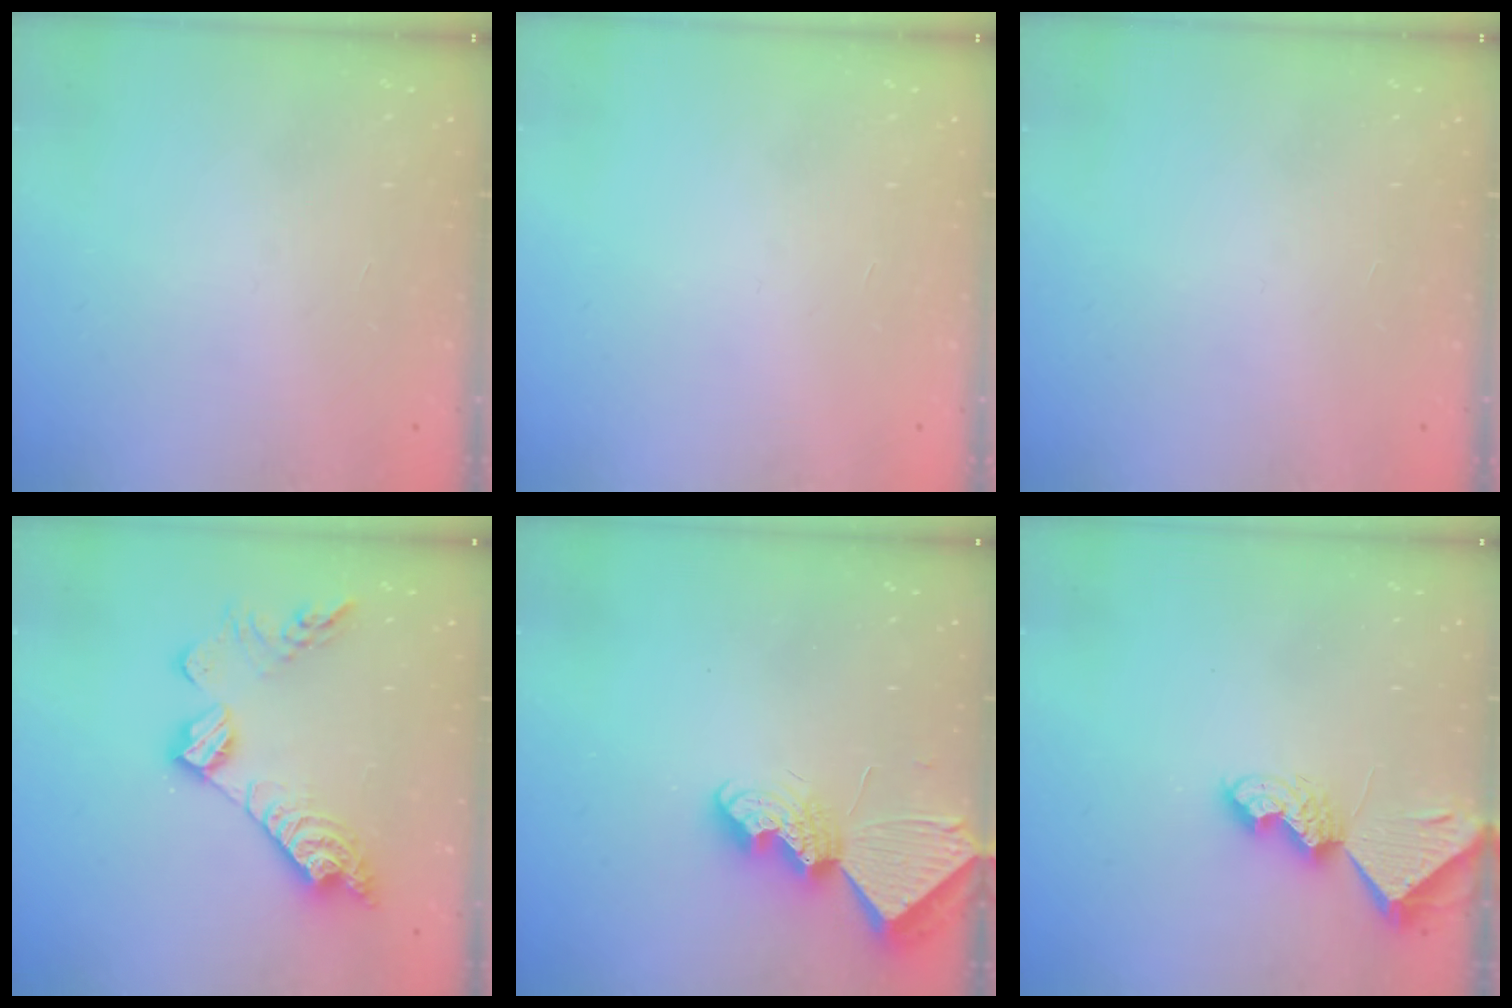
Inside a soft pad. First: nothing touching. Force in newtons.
{"total": 0.0}
{"total": 0.0}
{"total": 16.2, "press": 16.2, "slide": 1.2}
{"total": 8.5, "press": 8.4, "slide": 0.8}
{"total": 7.3, "press": 7.2, "slide": 1.0}